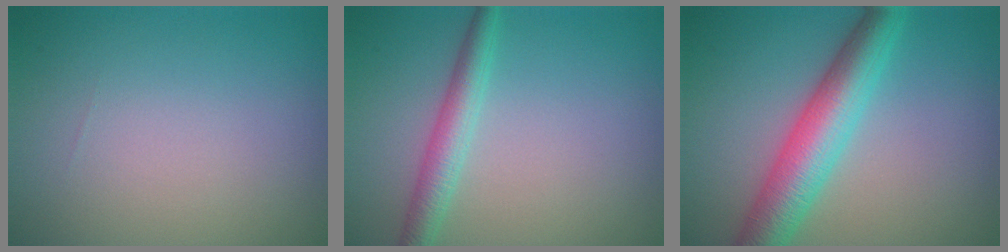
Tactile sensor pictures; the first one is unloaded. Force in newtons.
{"total": 2.8, "press": 2.8, "slide": 0.0}
{"total": 6.3, "press": 6.3, "slide": 0.0}